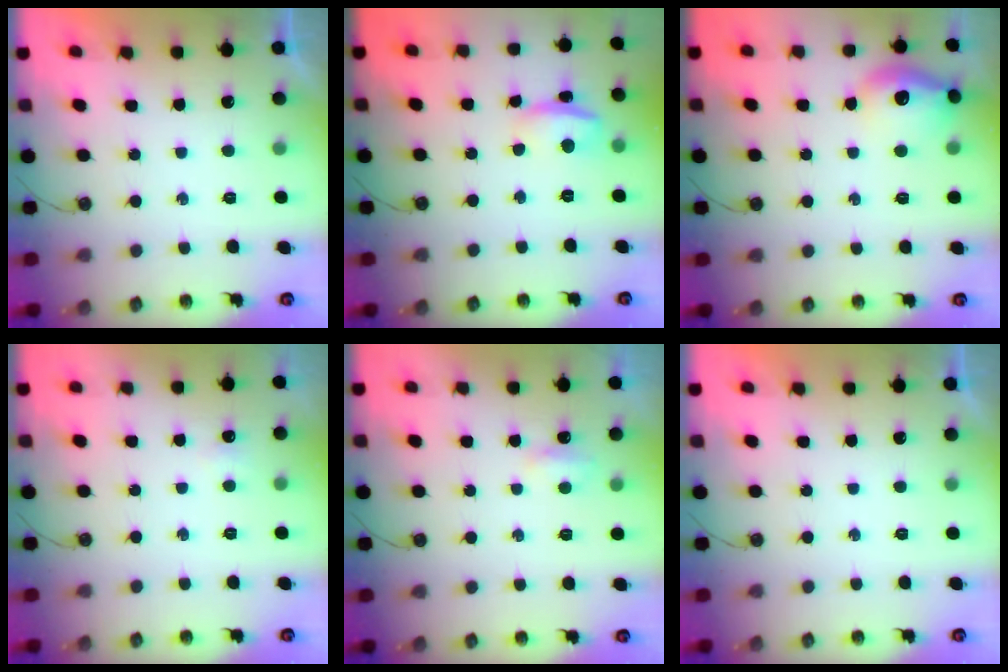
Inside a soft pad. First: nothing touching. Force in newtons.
{"total": 11.7, "press": 5.7, "slide": 10.3}
{"total": 14.5, "press": 14.4, "slide": 1.1}
{"total": 2.7, "press": 2.7, "slide": 0.6}
{"total": 2.9, "press": 2.9, "slide": 0.6}
{"total": 0.0}